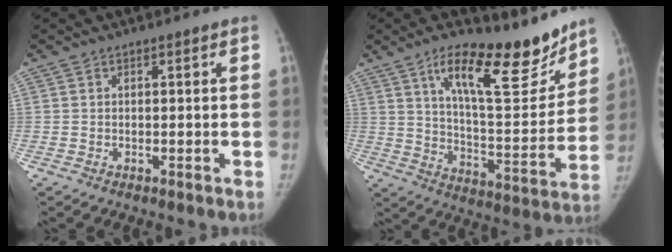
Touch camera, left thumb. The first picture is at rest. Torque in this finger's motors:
{"motor_torque": [1.05, -0.42, 1.55, -1.23, 0.35]}